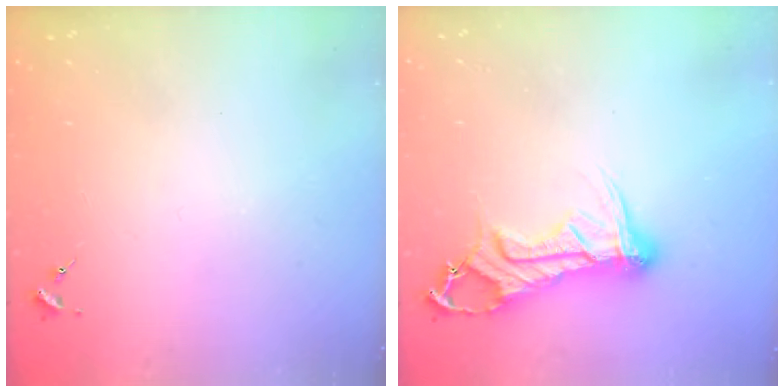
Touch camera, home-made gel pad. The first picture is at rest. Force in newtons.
{"total": 14.0, "press": 14.0, "slide": 1.6}